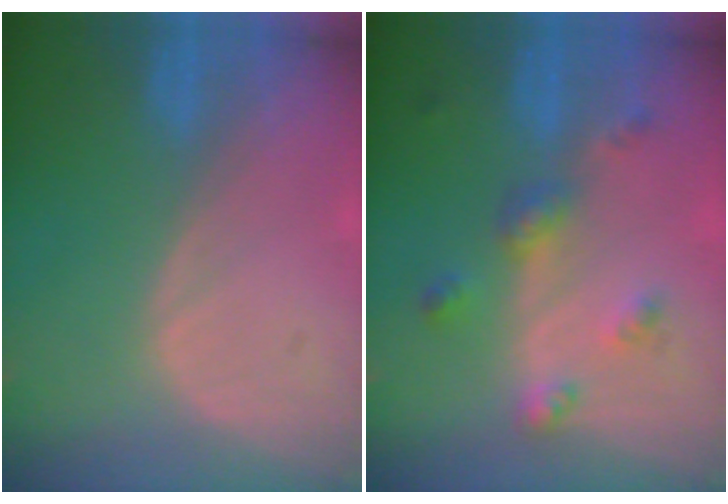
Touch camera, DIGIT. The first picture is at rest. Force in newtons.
{"total": 4.8, "press": 4.6, "slide": 1.5}